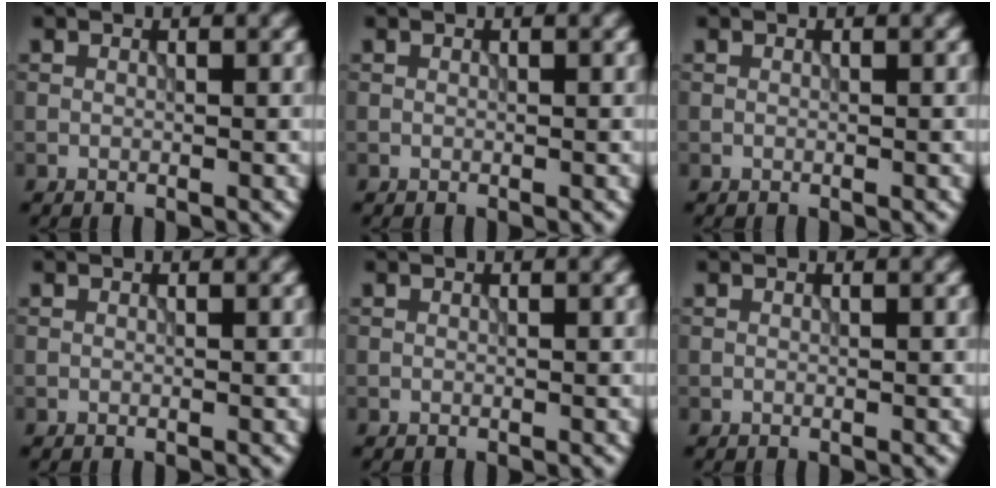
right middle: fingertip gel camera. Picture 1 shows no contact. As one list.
[{"total": 0.0}, {"total": 0.0}, {"total": 0.0}, {"total": 0.0}, {"total": 0.0}]